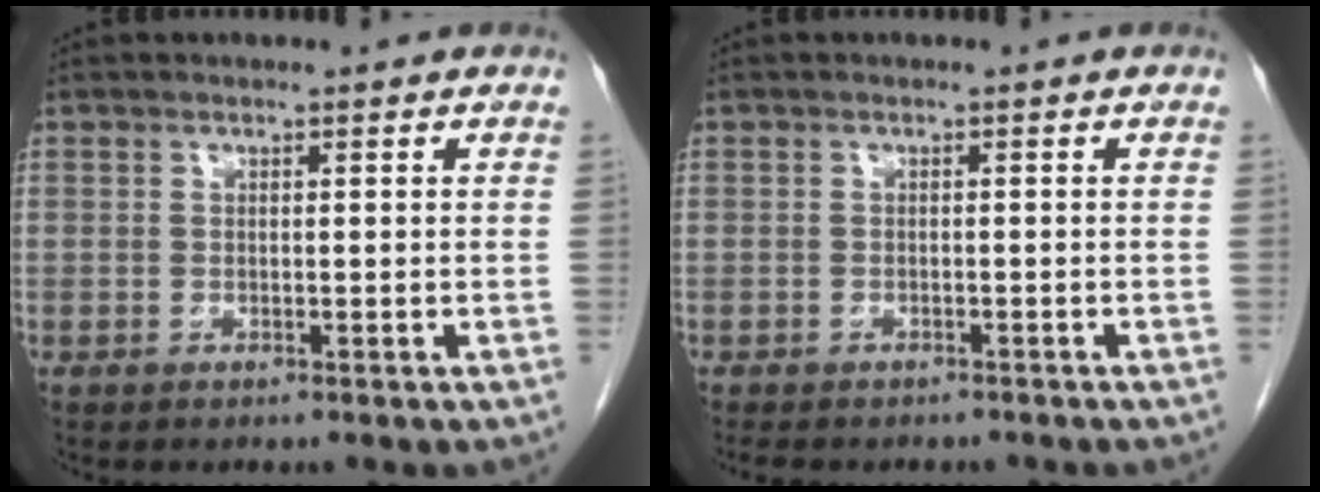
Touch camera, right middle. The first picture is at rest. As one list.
[{"total": 7.4, "force": [-6.4, 2.5, 3.0], "torque": [-0.042, -0.002, -0.076]}]